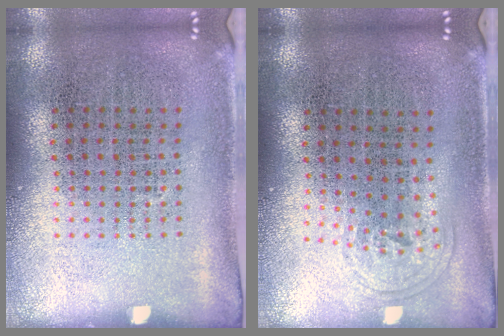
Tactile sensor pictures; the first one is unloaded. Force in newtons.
{"total": 0.8, "press": 0.6, "slide": 0.6}